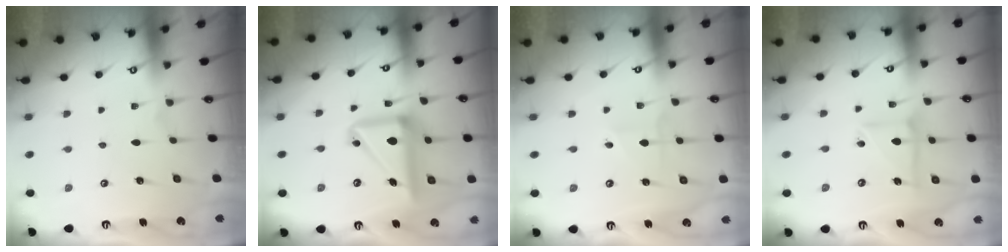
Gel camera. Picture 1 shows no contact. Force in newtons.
{"total": 14.5, "press": 14.4, "slide": 2.0}
{"total": 2.3, "press": 2.3, "slide": 0.2}
{"total": 10.1, "press": 10.0, "slide": 1.1}